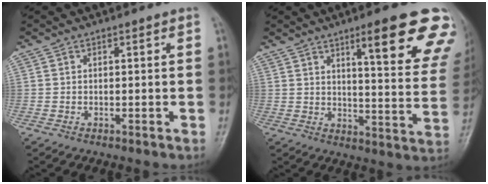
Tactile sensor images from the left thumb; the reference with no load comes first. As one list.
[{"total": 19.3, "force": [11.4, 4.0, 15.1], "torque": [-0.159, -0.047, 0.142]}]